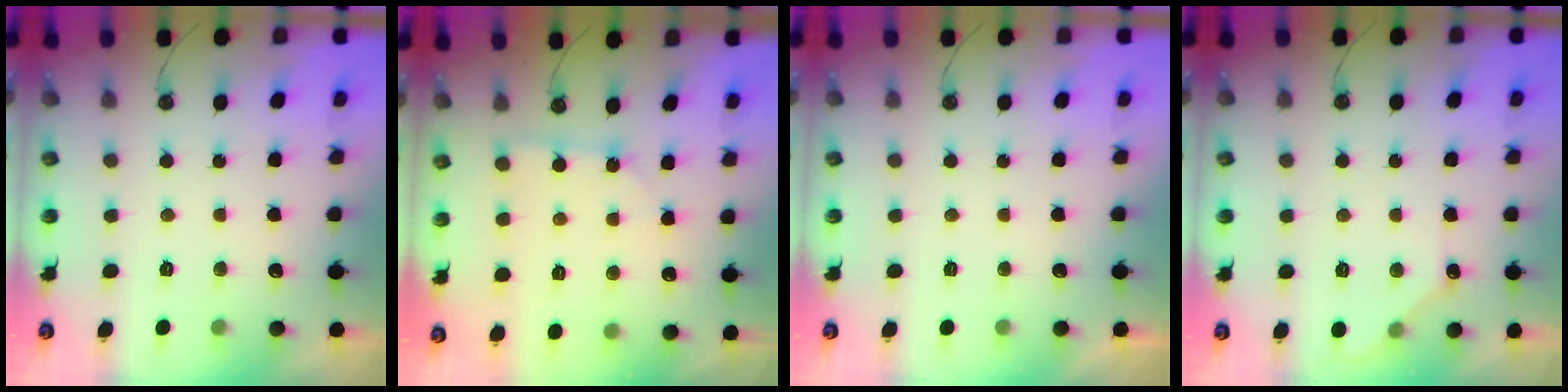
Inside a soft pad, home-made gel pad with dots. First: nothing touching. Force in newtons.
{"total": 2.3, "press": 2.3, "slide": 0.2}
{"total": 0.0}
{"total": 4.8, "press": 4.8, "slide": 0.6}